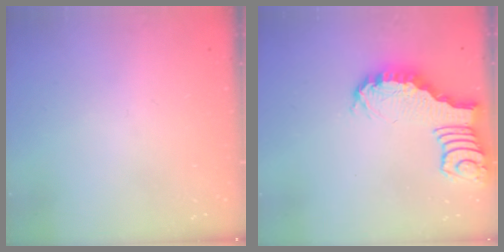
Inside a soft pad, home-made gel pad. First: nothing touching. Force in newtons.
{"total": 2.7, "press": 2.7, "slide": 0.4}